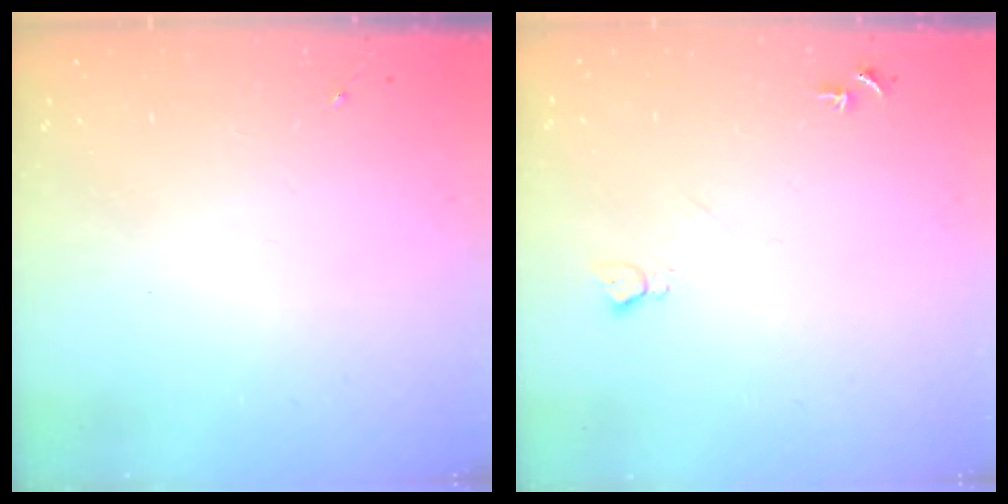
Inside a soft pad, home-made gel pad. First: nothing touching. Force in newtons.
{"total": 5.7, "press": 5.7, "slide": 0.7}